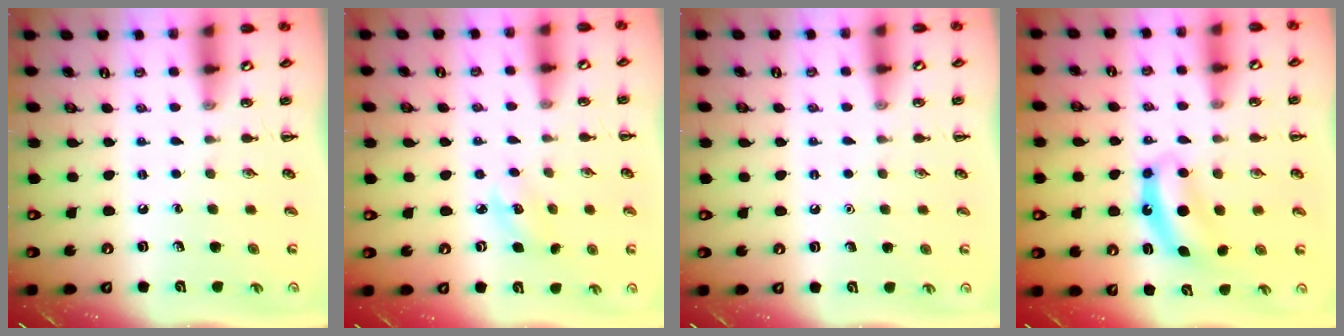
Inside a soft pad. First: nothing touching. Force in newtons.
{"total": 4.9, "press": 4.7, "slide": 1.4}
{"total": 1.5, "press": 1.5, "slide": 0.1}
{"total": 7.1, "press": 7.1, "slide": 0.6}